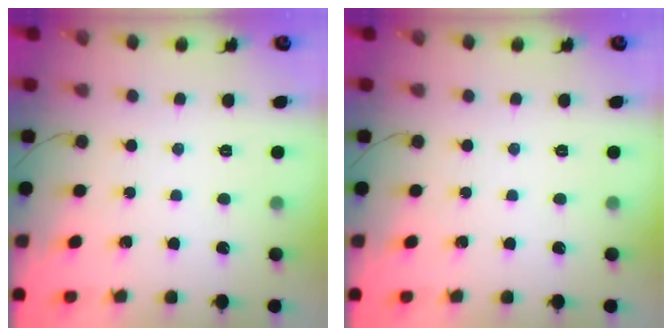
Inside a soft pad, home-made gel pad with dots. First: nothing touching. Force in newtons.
{"total": 0.0}